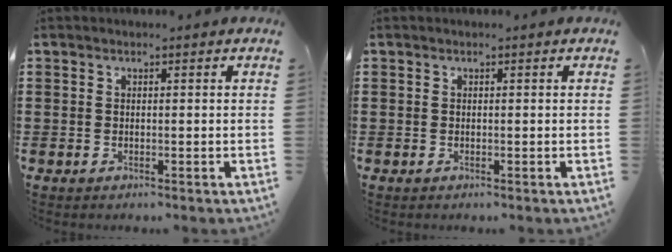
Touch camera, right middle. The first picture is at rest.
{"total": 0.0}